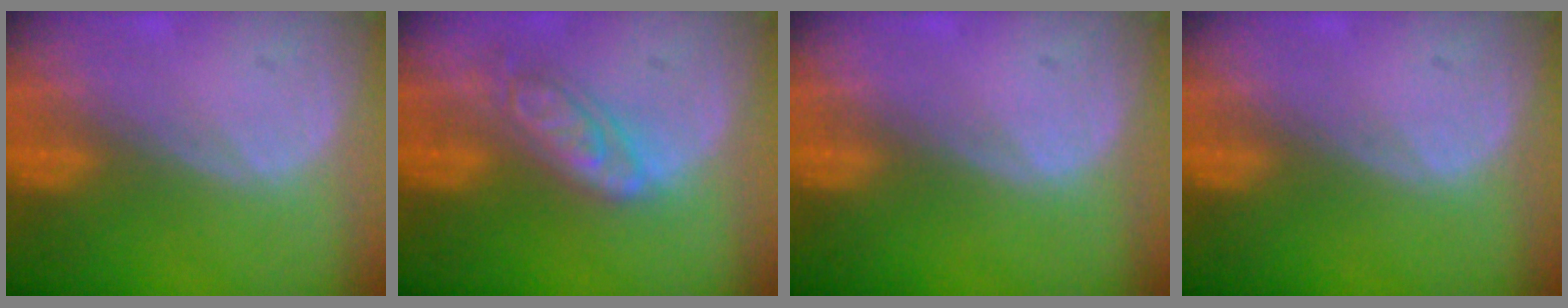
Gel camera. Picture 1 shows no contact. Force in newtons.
{"total": 6.3, "press": 5.5, "slide": 3.0}
{"total": 0.0}
{"total": 0.0}